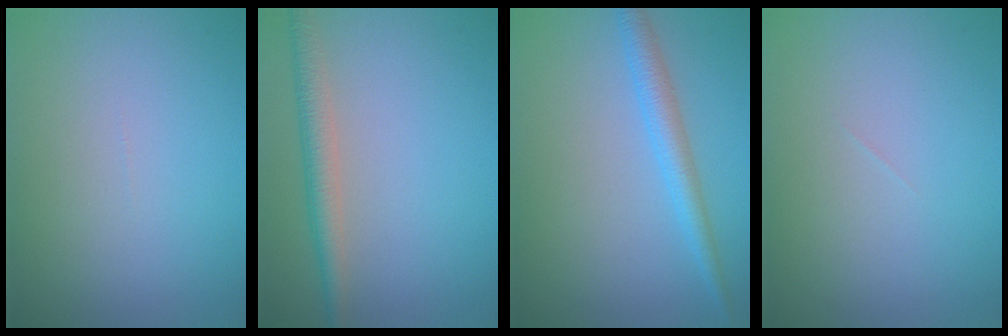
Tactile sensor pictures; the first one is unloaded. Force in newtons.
{"total": 3.0, "press": 3.0, "slide": 0.1}
{"total": 2.8, "press": 2.8, "slide": 0.2}
{"total": 0.0}